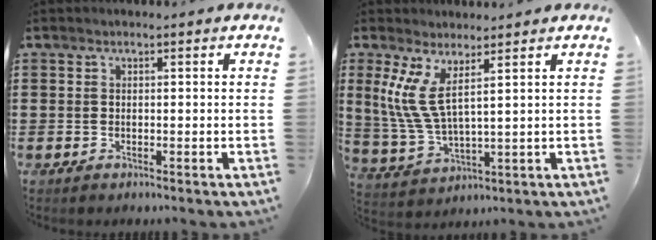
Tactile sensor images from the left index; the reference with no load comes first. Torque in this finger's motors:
{"motor_torque": [0.41, 0.71, 0.44, 0.21]}